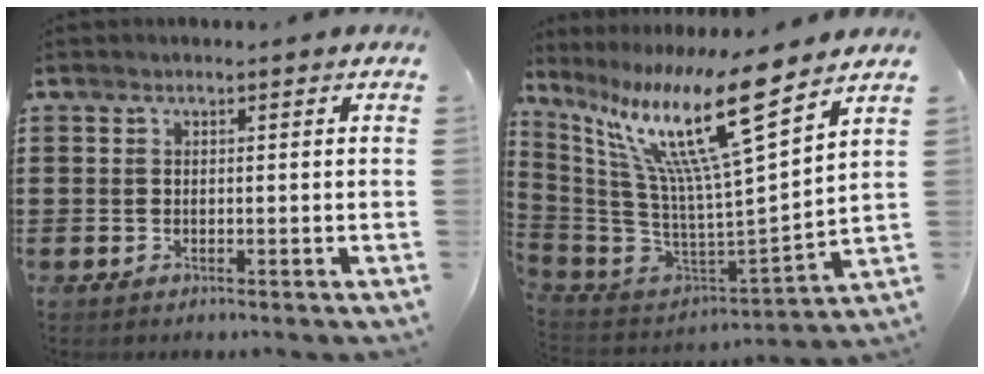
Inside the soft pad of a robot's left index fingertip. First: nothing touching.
{"total": 16.0, "force": [9.6, 1.3, 12.7], "torque": [-0.281, -0.069, 0.148]}